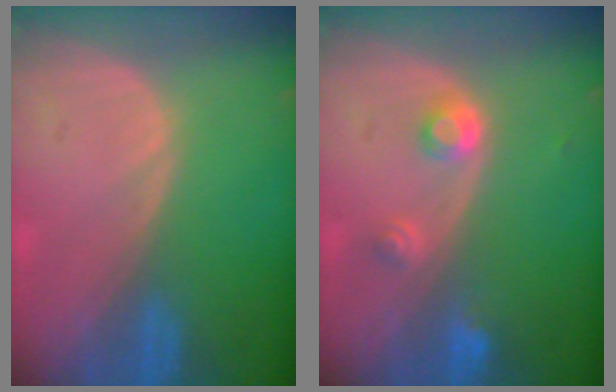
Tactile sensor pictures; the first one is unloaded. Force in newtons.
{"total": 2.9, "press": 2.9, "slide": 0.5}